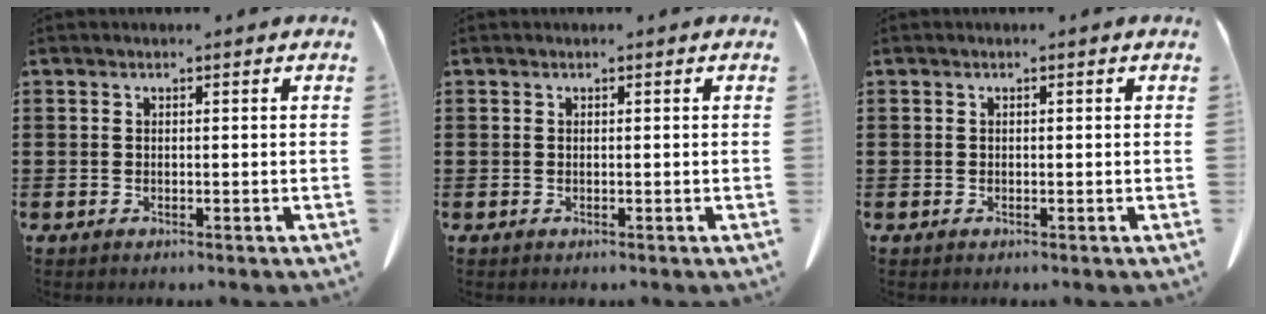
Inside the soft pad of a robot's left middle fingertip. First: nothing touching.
{"total": 0.0}
{"total": 0.0}